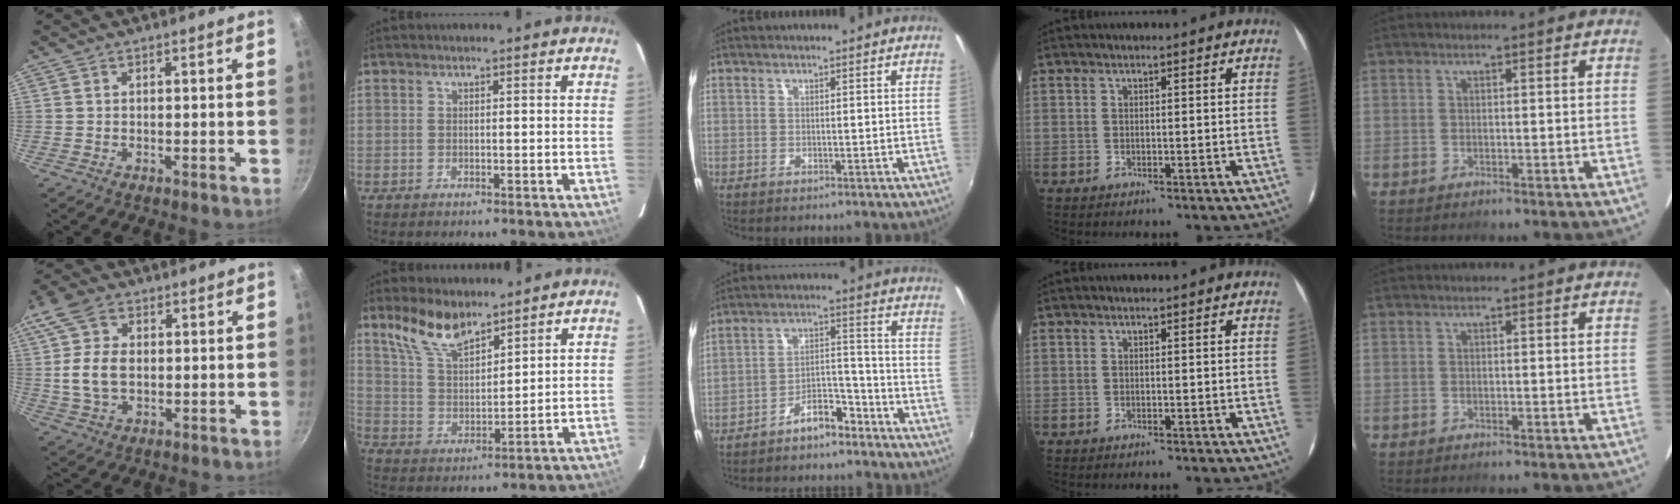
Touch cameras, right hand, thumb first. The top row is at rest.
{"thumb": {"total": 10.8, "force": [1.2, 7.4, 7.7], "torque": [-0.146, 0.007, 0.014]}, "index": {"total": 10.0, "force": [7.7, 3.7, 5.3], "torque": [-0.105, 0.012, 0.155]}, "middle": {"total": 11.0, "force": [-9.3, 4.2, 4.1], "torque": [-0.081, 0.050, -0.132]}}